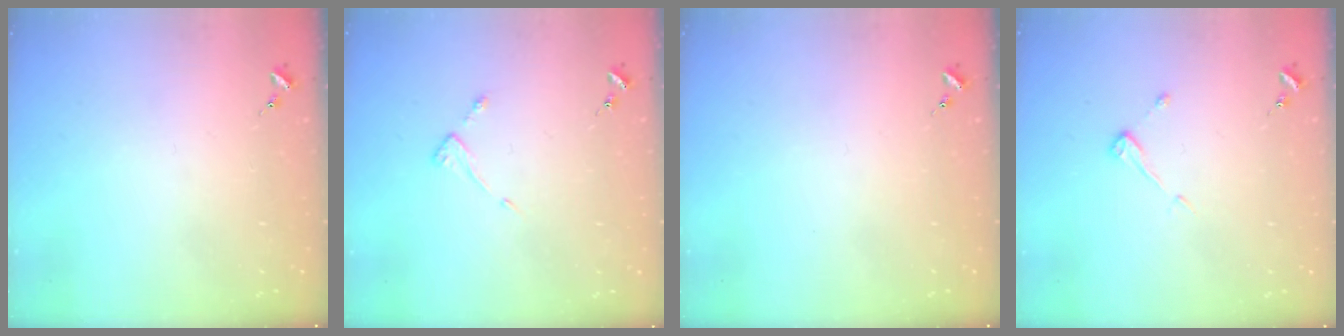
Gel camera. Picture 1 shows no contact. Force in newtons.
{"total": 3.2, "press": 3.2, "slide": 0.4}
{"total": 0.0}
{"total": 3.9, "press": 3.9, "slide": 0.4}